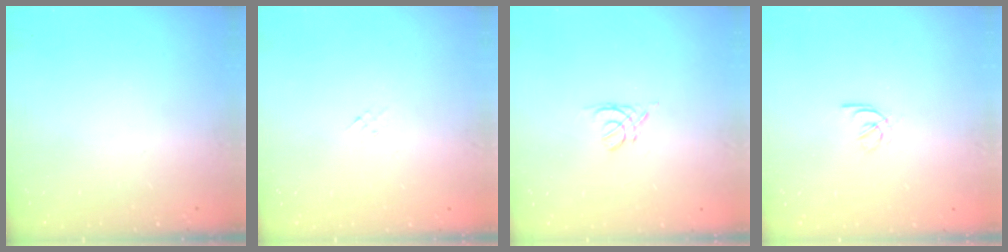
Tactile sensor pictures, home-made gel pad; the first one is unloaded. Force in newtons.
{"total": 1.3, "press": 1.2, "slide": 0.5}
{"total": 2.5, "press": 2.5, "slide": 0.6}
{"total": 2.9, "press": 2.8, "slide": 0.8}